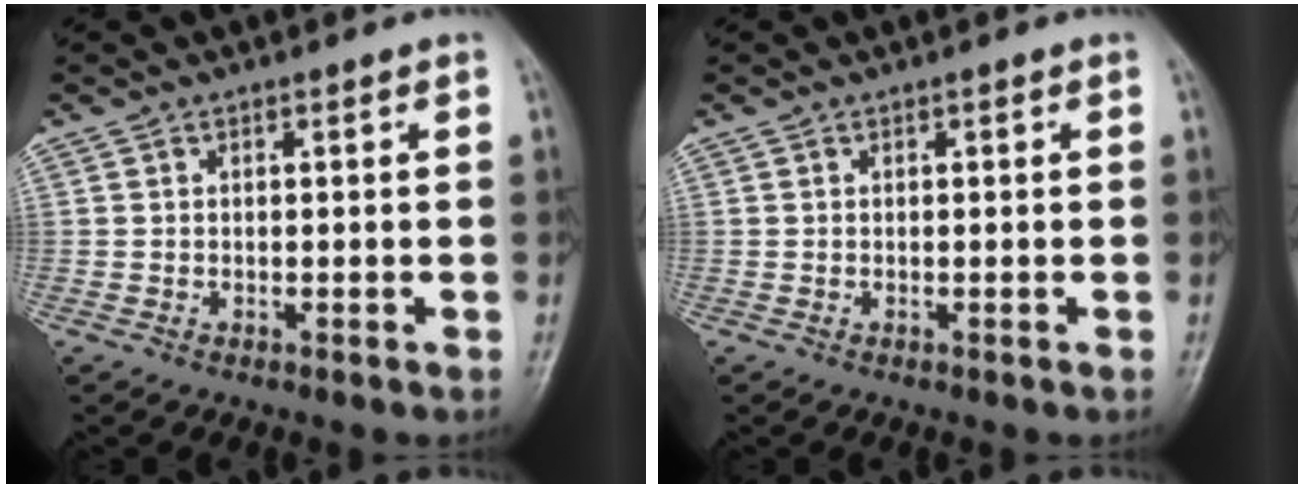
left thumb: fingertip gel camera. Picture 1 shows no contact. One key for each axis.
{"total": 0.0}